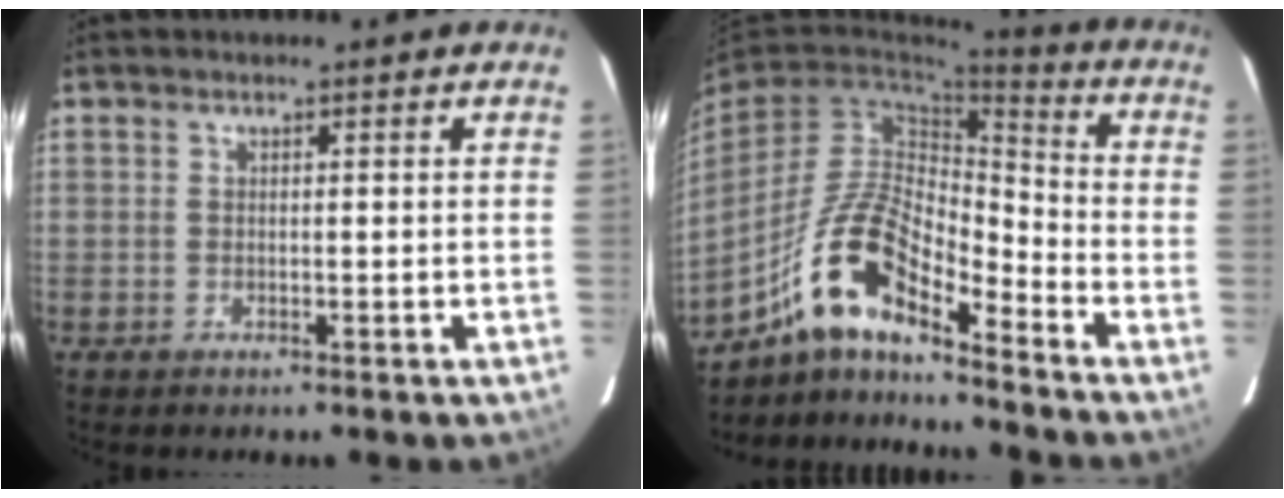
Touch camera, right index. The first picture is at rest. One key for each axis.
{"total": 13.0, "fx": -9.2, "fy": 3.5, "fz": 8.5, "tx": -0.174, "ty": 0.026, "tz": -0.169}